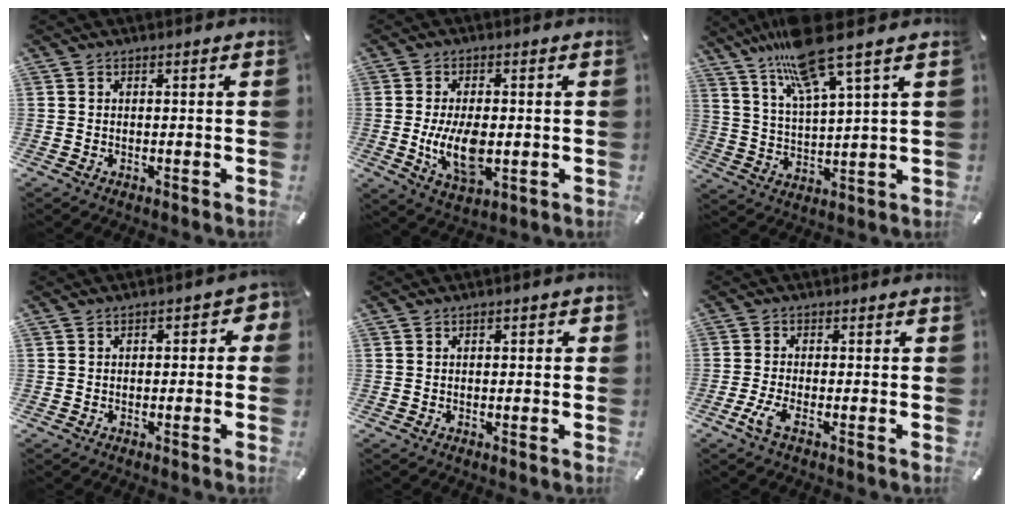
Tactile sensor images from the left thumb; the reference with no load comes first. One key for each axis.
{"total": 10.1, "fx": -1.2, "fy": 5.3, "fz": 8.5, "tx": -0.179, "ty": -0.013, "tz": -0.020}
{"total": 14.6, "fx": 10.7, "fy": 2.5, "fz": 9.6, "tx": -0.191, "ty": -0.044, "tz": 0.182}
{"total": 2.8, "fx": -0.8, "fy": 1.7, "fz": 2.0, "tx": -0.030, "ty": 0.010, "tz": -0.019}
{"total": 1.1, "fx": -0.1, "fy": 0.7, "fz": 0.8, "tx": -0.015, "ty": 0.005, "tz": -0.004}
{"total": 4.0, "fx": -1.7, "fy": 1.0, "fz": 3.5, "tx": -0.084, "ty": -0.011, "tz": -0.035}